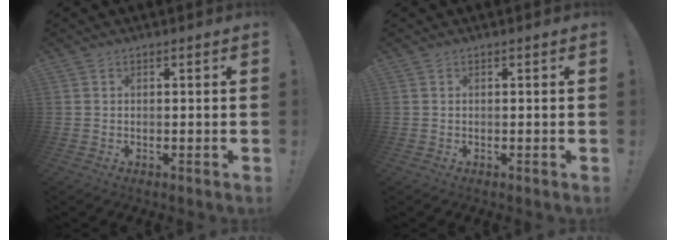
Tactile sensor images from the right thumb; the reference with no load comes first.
{"total": 0.0}